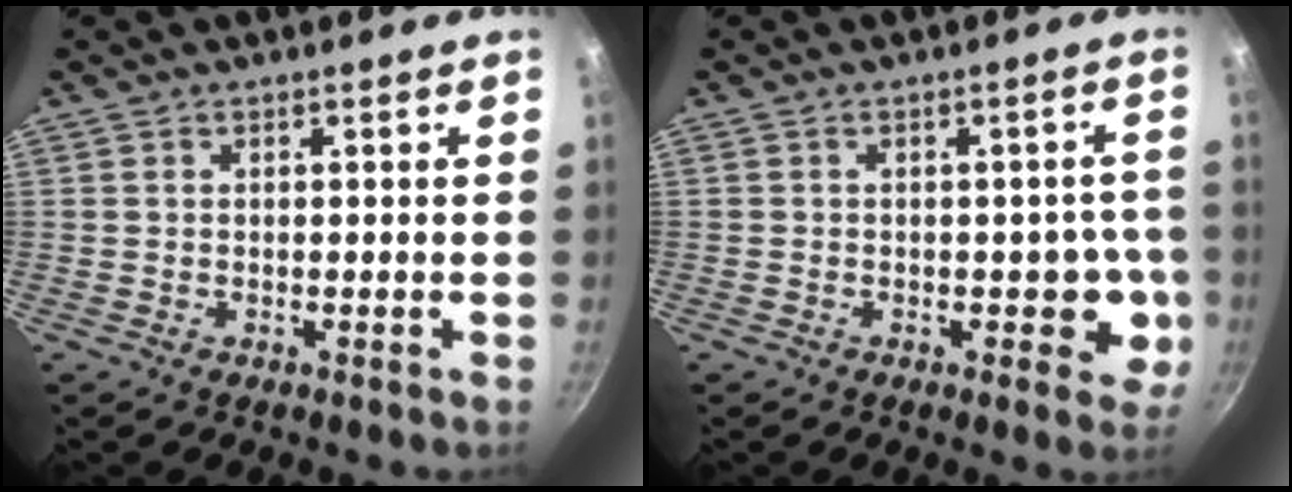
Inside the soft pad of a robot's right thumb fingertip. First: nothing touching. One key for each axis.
{"total": 6.6, "fx": -1.5, "fy": 4.0, "fz": 5.1, "tx": -0.008, "ty": 0.009, "tz": -0.020}